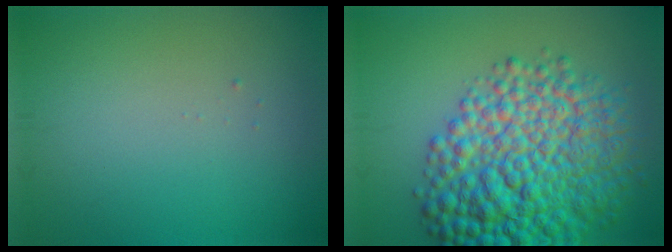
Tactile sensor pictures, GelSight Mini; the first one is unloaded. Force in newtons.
{"total": 12.1, "press": 12.1, "slide": 0.2}